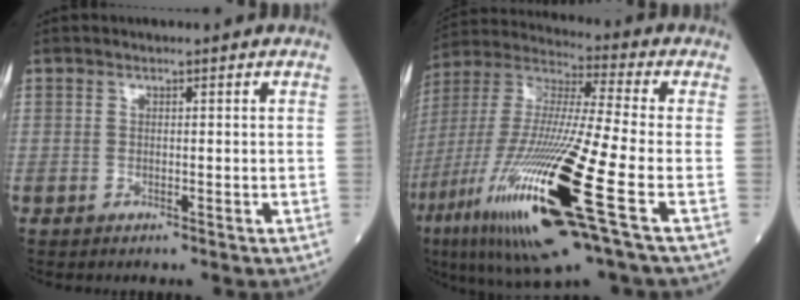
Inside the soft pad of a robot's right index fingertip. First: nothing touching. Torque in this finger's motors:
{"motor_torque": [1.96, -0.18, 1.05, 0.21]}